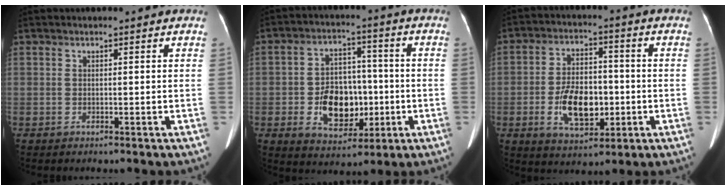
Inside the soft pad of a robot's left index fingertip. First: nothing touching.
{"total": 10.5, "force": [-2.1, 7.0, 7.6], "torque": [-0.136, 0.016, -0.024]}
{"total": 10.0, "force": [-2.3, 5.5, 8.0], "torque": [-0.153, 0.007, -0.033]}